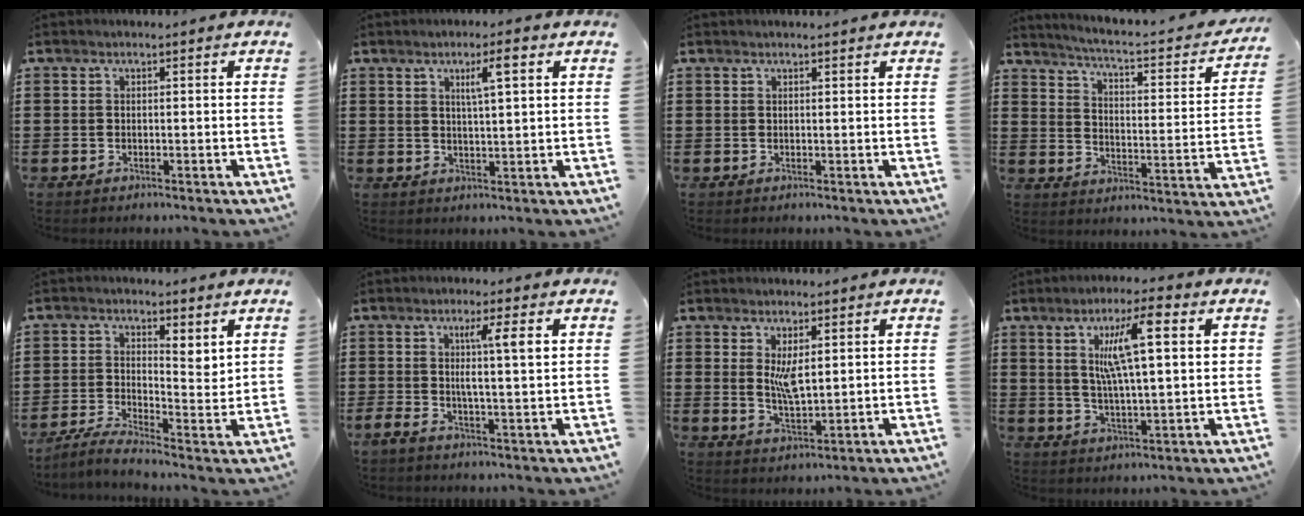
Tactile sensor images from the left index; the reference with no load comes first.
{"total": 4.5, "force": [2.1, 0.5, 3.9], "torque": [-0.073, 0.000, 0.032]}
{"total": 0.7, "force": [0.7, -0.1, 0.3], "torque": [-0.008, -0.002, 0.013]}
{"total": 3.2, "force": [2.6, -0.3, 1.8], "torque": [-0.053, -0.033, 0.032]}
{"total": 2.5, "force": [0.8, 0.7, 2.2], "torque": [-0.035, -0.015, 0.006]}
{"total": 6.5, "force": [1.5, 0.6, 6.2], "torque": [-0.114, -0.003, 0.019]}
{"total": 4.5, "force": [1.5, 1.7, 3.8], "torque": [-0.072, 0.001, 0.024]}
{"total": 11.1, "force": [4.2, 2.0, 10.1], "torque": [-0.186, 0.007, 0.065]}